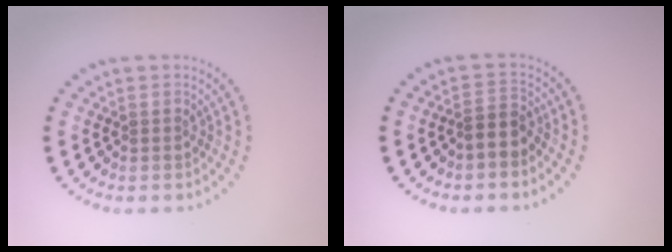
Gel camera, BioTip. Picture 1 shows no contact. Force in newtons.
{"total": 1.6, "press": 1.2, "slide": 1.0}